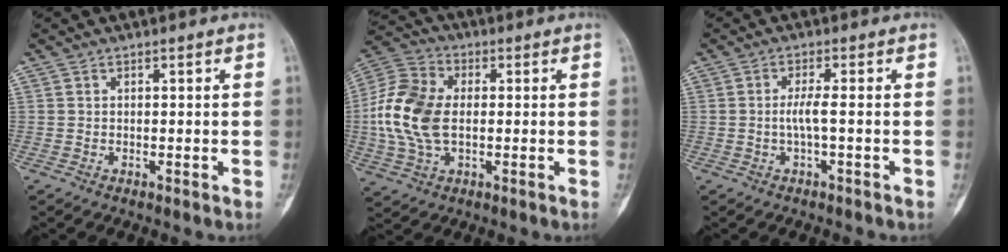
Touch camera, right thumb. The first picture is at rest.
{"total": 14.3, "force": [-0.1, 8.9, 11.2], "torque": [-0.240, 0.018, -0.005]}
{"total": 2.9, "force": [-0.5, 0.1, 2.9], "torque": [-0.067, 0.003, -0.012]}